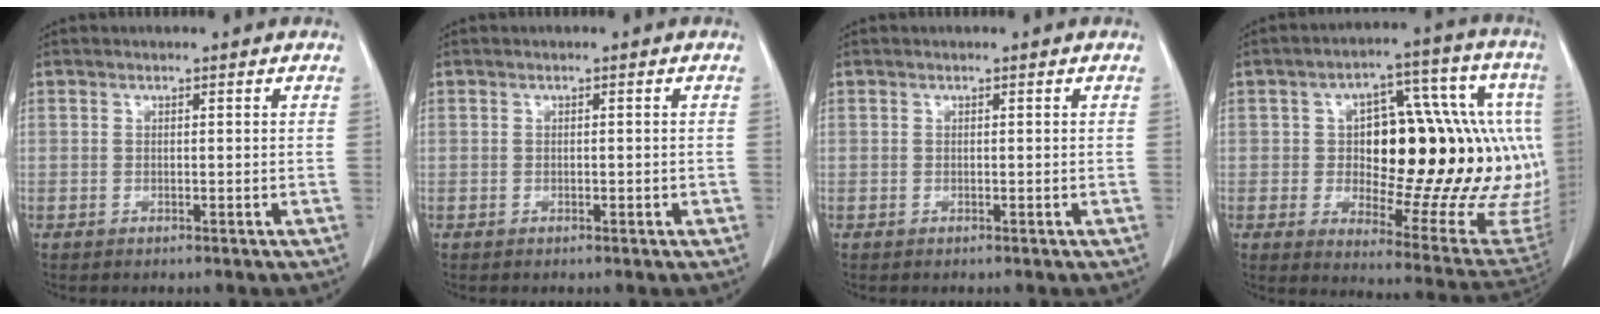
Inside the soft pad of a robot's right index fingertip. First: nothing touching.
{"total": 0.7, "force": [-0.3, 0.2, 0.6], "torque": [-0.011, -0.001, -0.002]}
{"total": 0.0}
{"total": 28.6, "force": [2.0, 10.2, 26.6], "torque": [-0.274, 0.053, 0.058]}